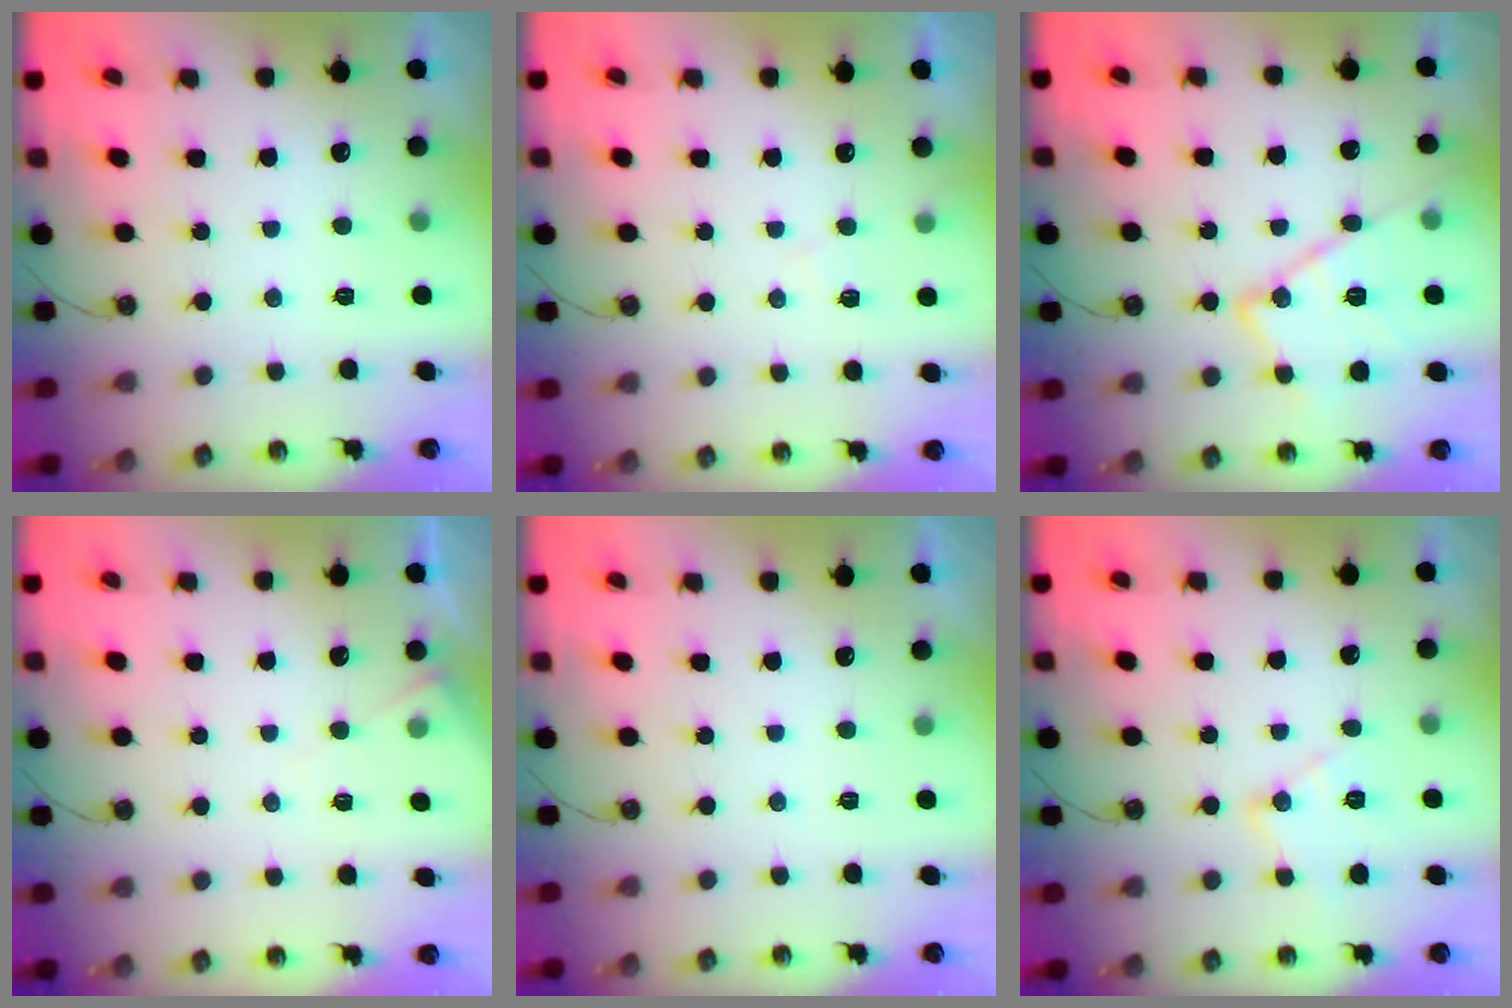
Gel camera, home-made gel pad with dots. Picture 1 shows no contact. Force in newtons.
{"total": 5.9, "press": 5.9, "slide": 0.7}
{"total": 16.8, "press": 16.7, "slide": 1.5}
{"total": 5.3, "press": 5.2, "slide": 0.7}
{"total": 2.2, "press": 2.2, "slide": 0.4}
{"total": 11.5, "press": 11.5, "slide": 0.8}